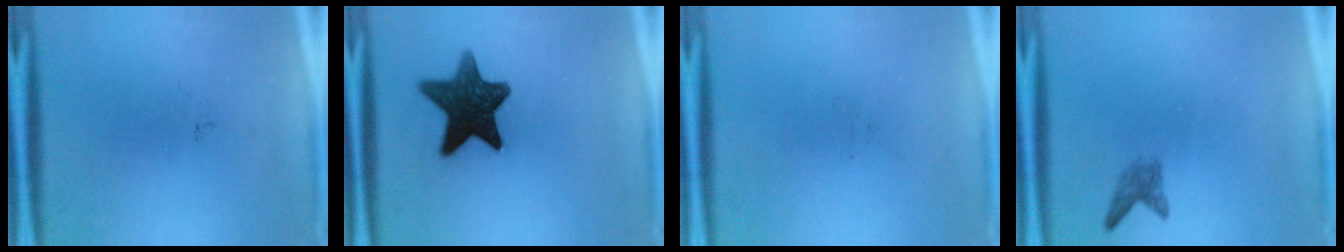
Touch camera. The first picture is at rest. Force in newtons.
{"total": 12.5}
{"total": 0.0}
{"total": 1.8}